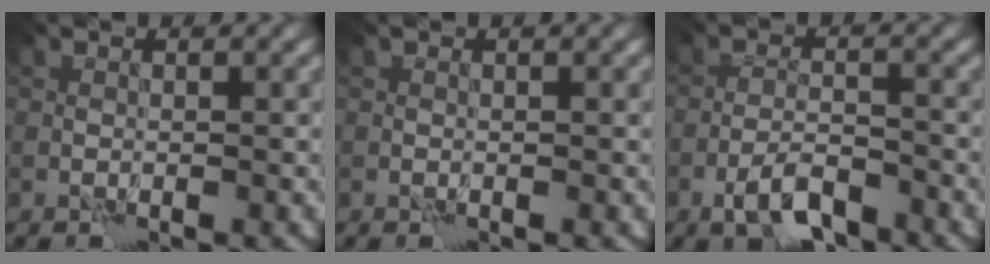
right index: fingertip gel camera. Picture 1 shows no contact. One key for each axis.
{"total": 0.0}
{"total": 4.0, "fx": -2.5, "fy": 1.4, "fz": 2.7, "tx": -0.046, "ty": -0.001, "tz": -0.050}